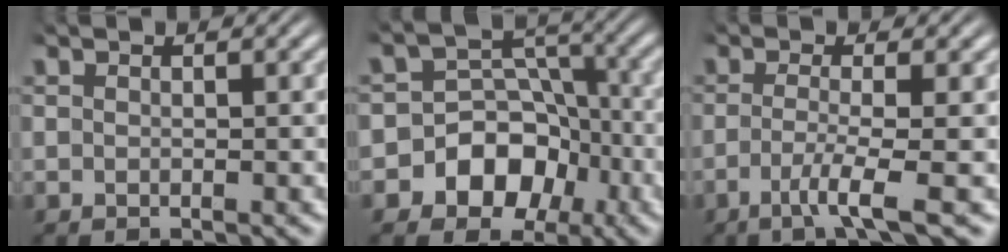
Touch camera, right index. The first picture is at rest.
{"total": 10.5, "force": [-3.3, 9.2, 3.9], "torque": [-0.089, -0.035, -0.051]}
{"total": 3.5, "force": [-1.6, -0.2, 3.1], "torque": [-0.069, -0.026, -0.018]}